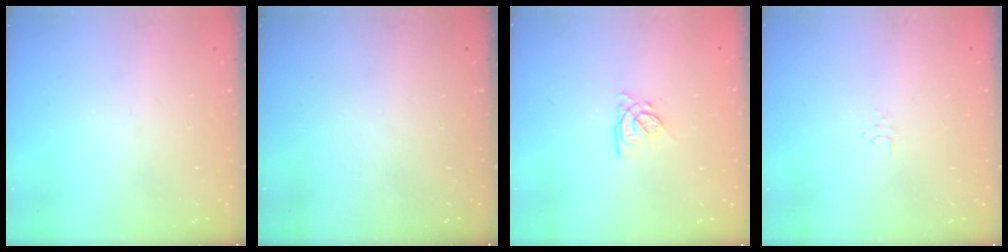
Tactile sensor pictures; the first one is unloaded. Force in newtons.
{"total": 0.0}
{"total": 4.2, "press": 4.2, "slide": 0.3}
{"total": 4.1, "press": 4.1, "slide": 0.6}